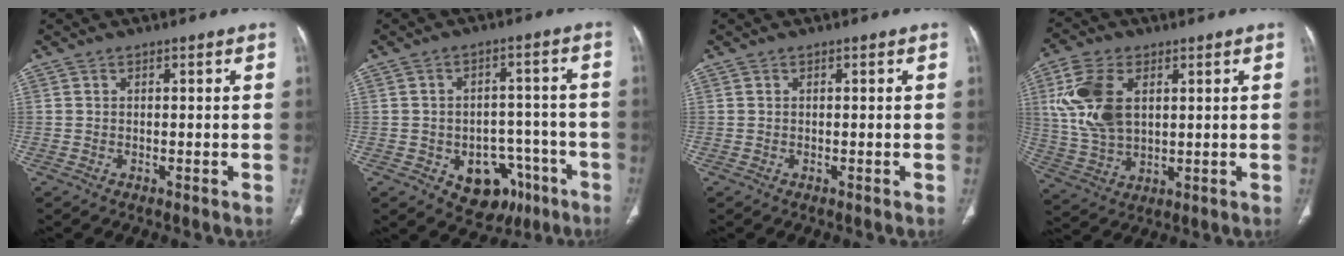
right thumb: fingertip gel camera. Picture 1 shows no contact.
{"total": 11.2, "force": [-5.3, 8.0, 5.8], "torque": [-0.039, 0.042, -0.060]}
{"total": 0.0}
{"total": 12.9, "force": [3.4, 7.7, 9.7], "torque": [-0.203, -0.004, 0.073]}